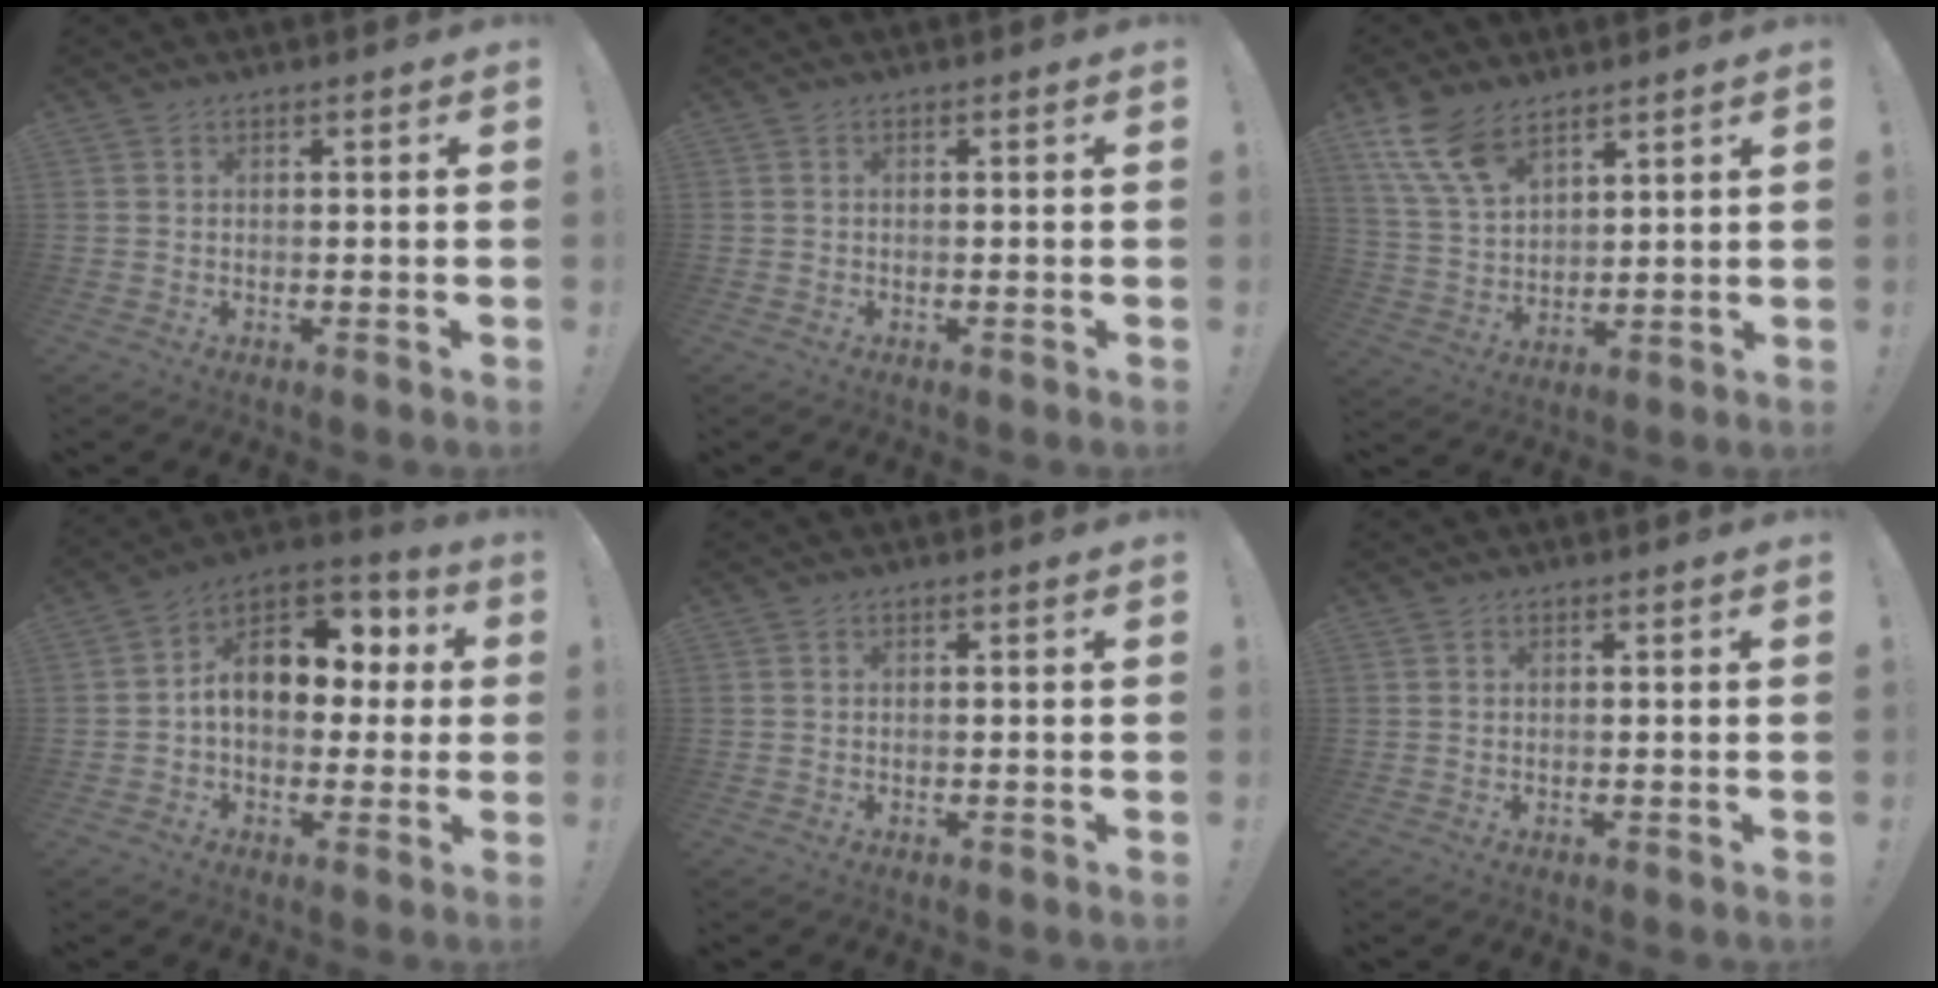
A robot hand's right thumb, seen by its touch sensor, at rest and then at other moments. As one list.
[{"total": 0.0}, {"total": 12.1, "force": [8.3, 6.0, 6.3], "torque": [-0.126, -0.035, 0.163]}, {"total": 14.0, "force": [2.0, 10.1, 9.5], "torque": [-0.127, 0.004, 0.042]}, {"total": 0.0}, {"total": 0.0}]